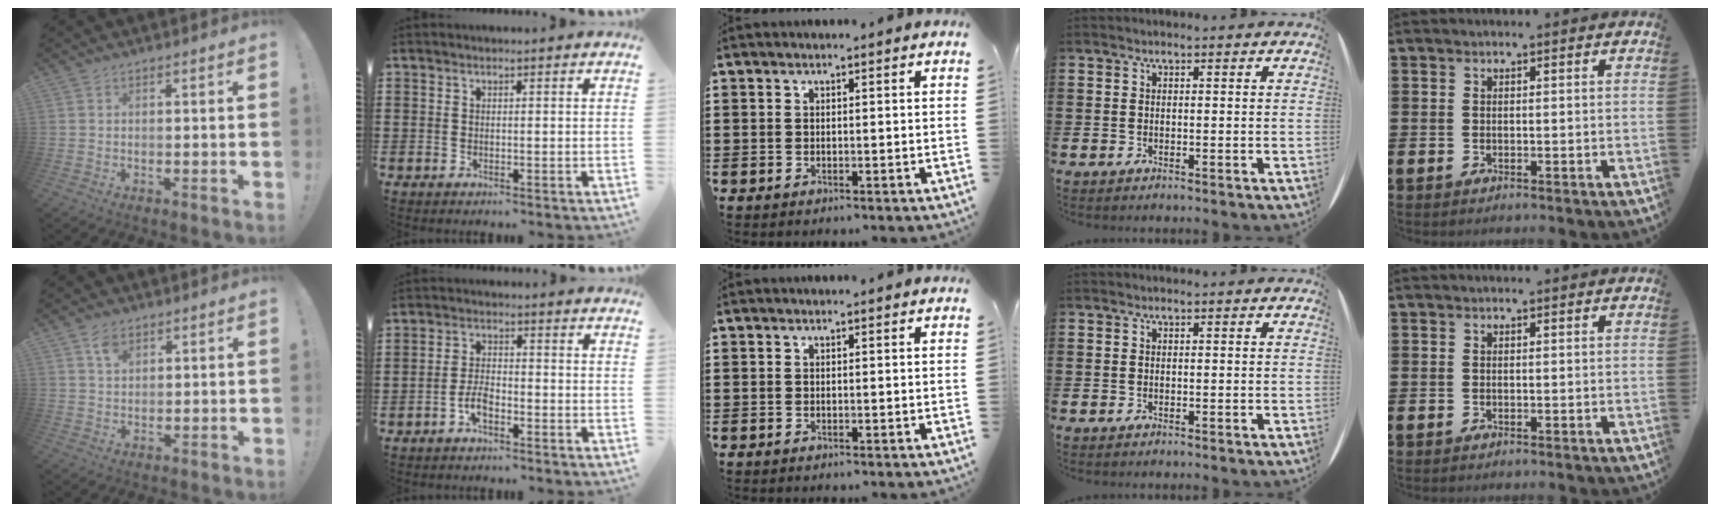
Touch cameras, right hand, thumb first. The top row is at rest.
{"thumb": {"total": 4.2, "force": [2.5, 2.5, 2.2], "torque": [-0.028, -0.013, 0.043]}, "index": {"total": 3.6, "force": [-2.1, 1.4, 2.6], "torque": [-0.064, 0.001, -0.045]}}